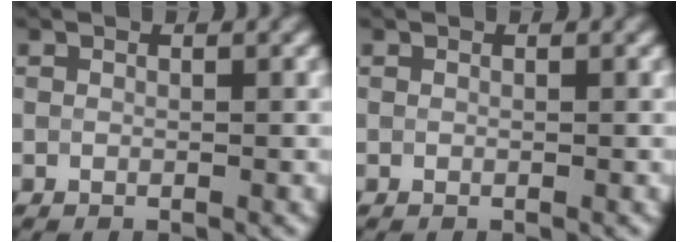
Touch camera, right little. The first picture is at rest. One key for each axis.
{"total": 0.0}